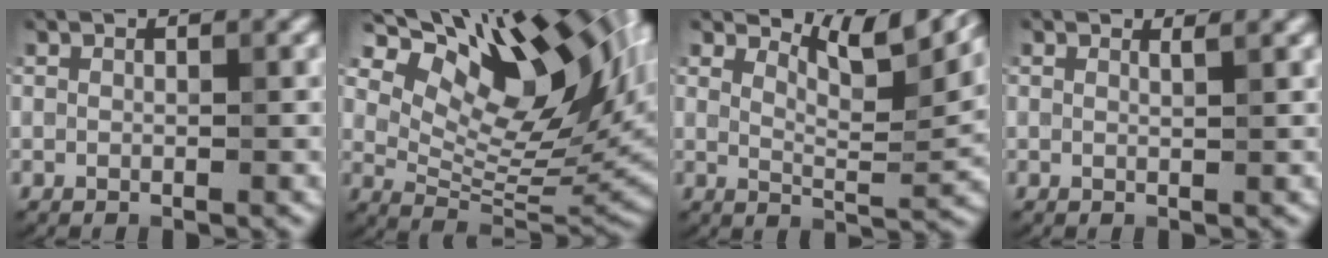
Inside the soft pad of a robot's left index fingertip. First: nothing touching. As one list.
[{"total": 14.3, "force": [7.2, 6.6, 10.5], "torque": [-0.166, 0.017, 0.134]}, {"total": 5.7, "force": [4.4, 1.5, 3.4], "torque": [-0.055, 0.000, 0.070]}, {"total": 0.9, "force": [0.9, 0.1, 0.4], "torque": [-0.001, -0.002, 0.009]}]